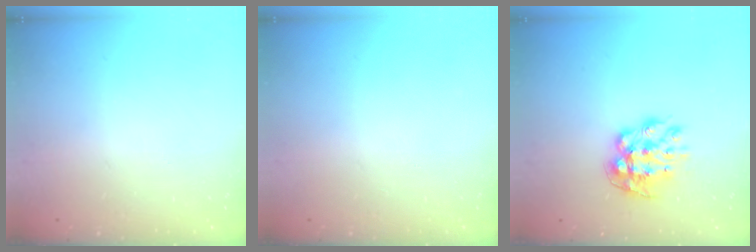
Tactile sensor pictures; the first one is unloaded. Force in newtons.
{"total": 0.0}
{"total": 10.1, "press": 10.0, "slide": 0.8}